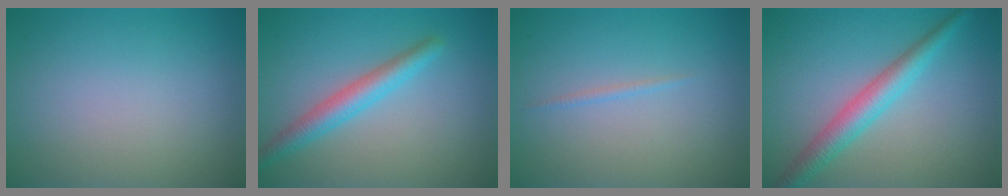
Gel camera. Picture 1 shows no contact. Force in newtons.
{"total": 3.1, "press": 3.1, "slide": 0.1}
{"total": 0.5, "press": 0.5, "slide": 0.1}
{"total": 3.7, "press": 3.7, "slide": 0.1}